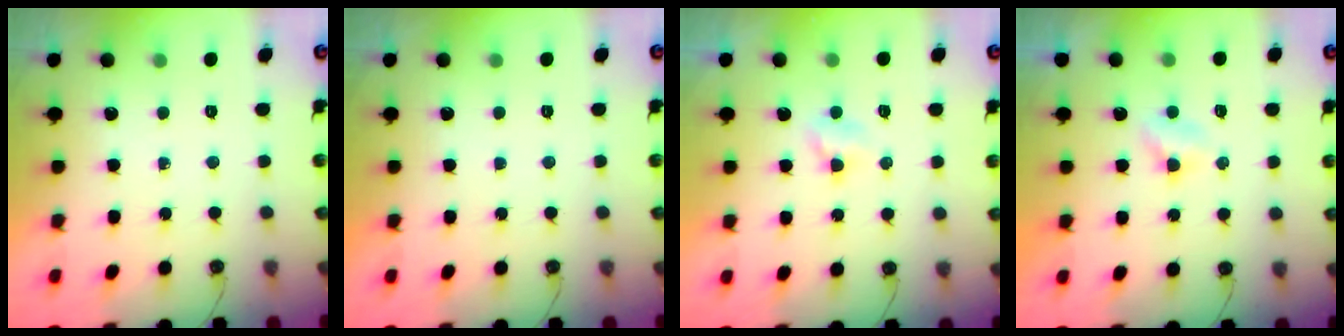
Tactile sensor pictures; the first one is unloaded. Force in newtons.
{"total": 0.0}
{"total": 2.4, "press": 2.4, "slide": 0.3}
{"total": 2.8, "press": 2.7, "slide": 0.4}